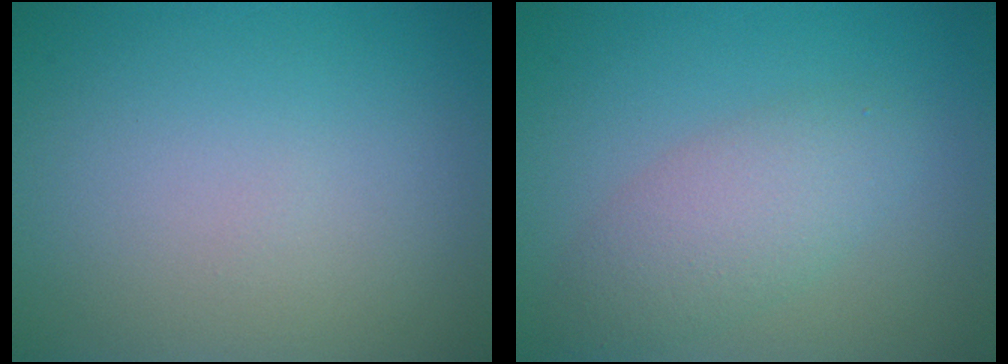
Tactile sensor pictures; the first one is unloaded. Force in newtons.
{"total": 3.6, "press": 3.6, "slide": 0.1}